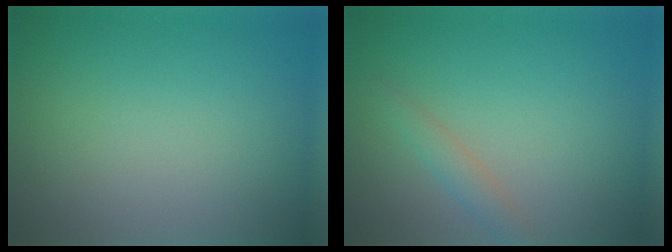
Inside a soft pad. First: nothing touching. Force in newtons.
{"total": 1.5, "press": 1.5, "slide": 0.1}